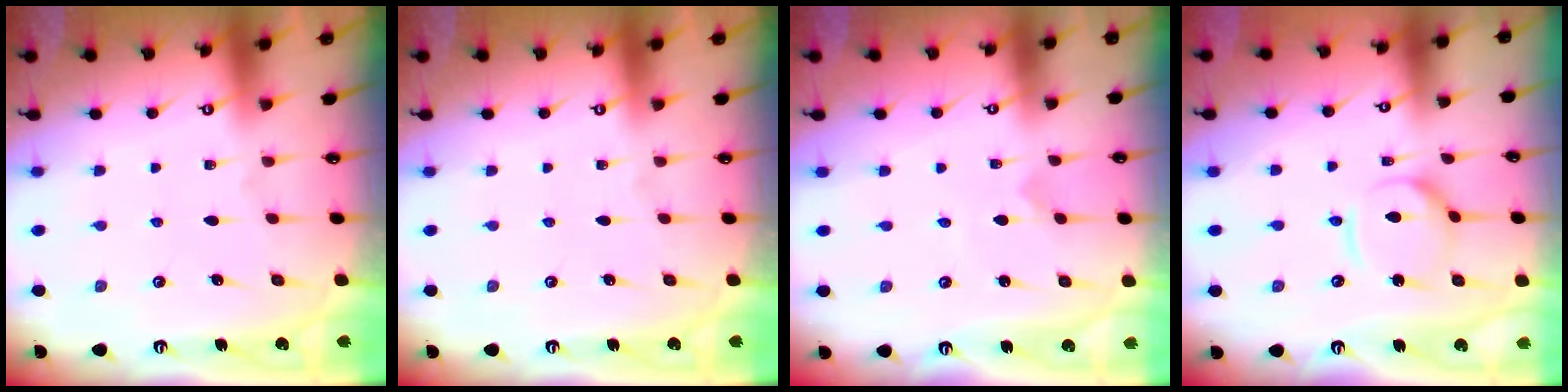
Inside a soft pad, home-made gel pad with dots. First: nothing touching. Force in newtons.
{"total": 0.0}
{"total": 0.0}
{"total": 8.6, "press": 8.5, "slide": 0.7}